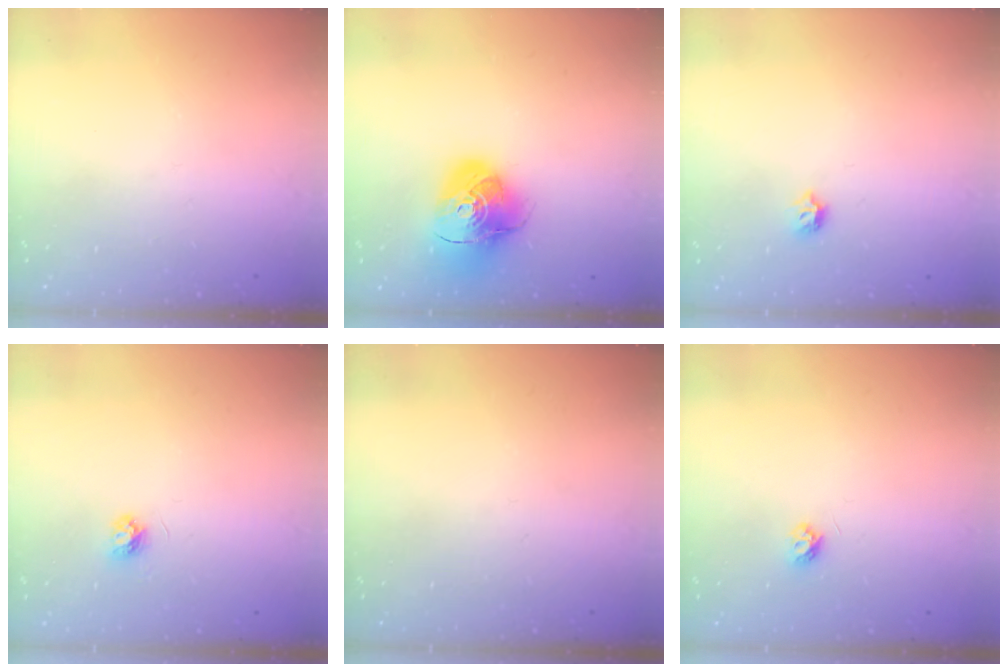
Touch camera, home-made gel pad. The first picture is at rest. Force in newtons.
{"total": 13.7, "press": 13.6, "slide": 1.6}
{"total": 4.8, "press": 4.7, "slide": 1.0}
{"total": 3.9, "press": 3.9, "slide": 0.5}
{"total": 0.0}
{"total": 3.9, "press": 3.9, "slide": 0.6}